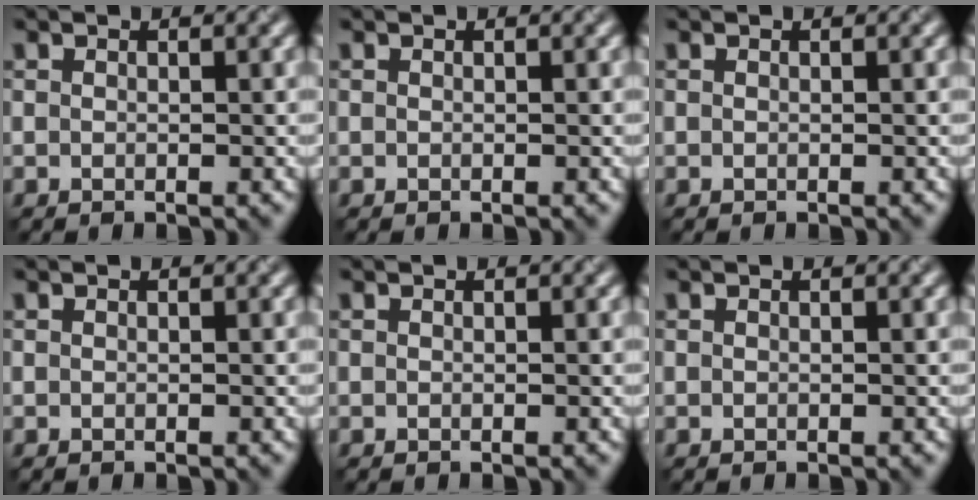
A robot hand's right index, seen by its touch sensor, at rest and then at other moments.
{"total": 0.0}
{"total": 0.0}
{"total": 0.0}
{"total": 0.0}
{"total": 0.0}